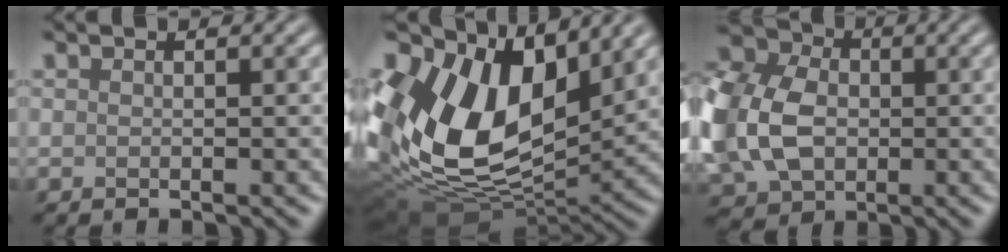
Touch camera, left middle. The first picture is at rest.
{"total": 15.9, "force": [4.0, 9.7, 11.9], "torque": [-0.253, 0.012, 0.067]}
{"total": 14.6, "force": [-0.9, 10.7, 9.8], "torque": [-0.218, -0.010, -0.038]}